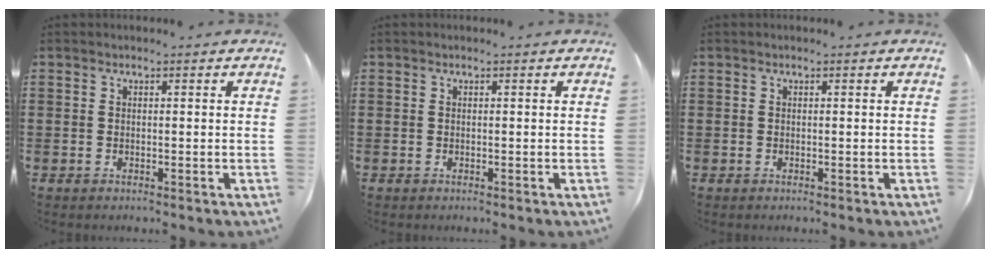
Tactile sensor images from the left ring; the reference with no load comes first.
{"total": 0.0}
{"total": 0.0}